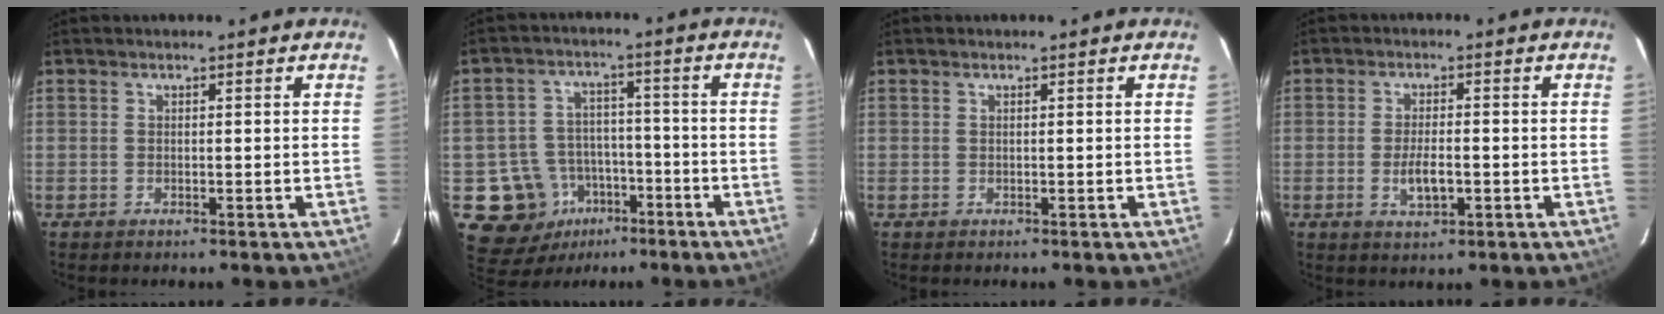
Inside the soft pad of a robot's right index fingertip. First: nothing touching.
{"total": 11.4, "force": [-5.3, 9.6, 2.8], "torque": [-0.081, 0.026, -0.064]}
{"total": 0.0}
{"total": 4.7, "force": [-1.3, 1.8, 4.1], "torque": [-0.081, -0.007, -0.018]}